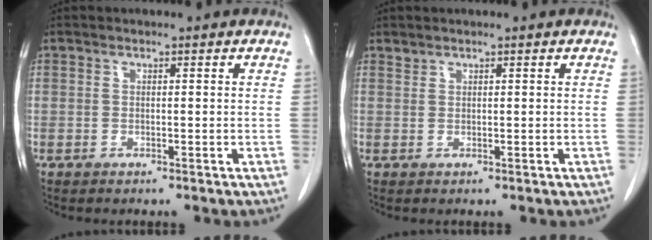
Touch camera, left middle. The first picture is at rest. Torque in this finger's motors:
{"motor_torque": [0.15, -0.21, -0.03, -0.01]}